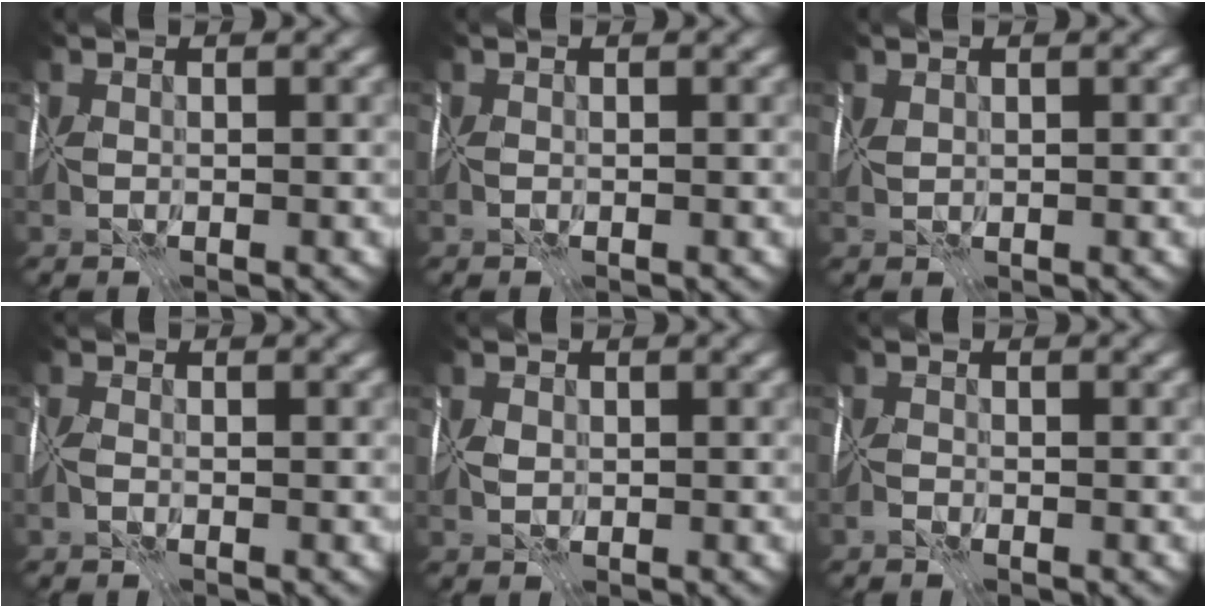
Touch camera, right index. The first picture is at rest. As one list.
[{"total": 1.2, "force": [0.0, -1.0, -0.7], "torque": [0.017, 0.000, 0.004]}, {"total": 0.9, "force": [0.7, -0.5, -0.1], "torque": [0.002, 0.003, 0.020]}, {"total": 0.8, "force": [-0.8, 0.1, 0.2], "torque": [-0.005, -0.004, -0.017]}, {"total": 0.6, "force": [0.2, 0.5, 0.4], "torque": [0.004, 0.005, 0.002]}, {"total": 1.5, "force": [-1.1, -0.7, -0.7], "torque": [0.022, -0.003, -0.024]}]